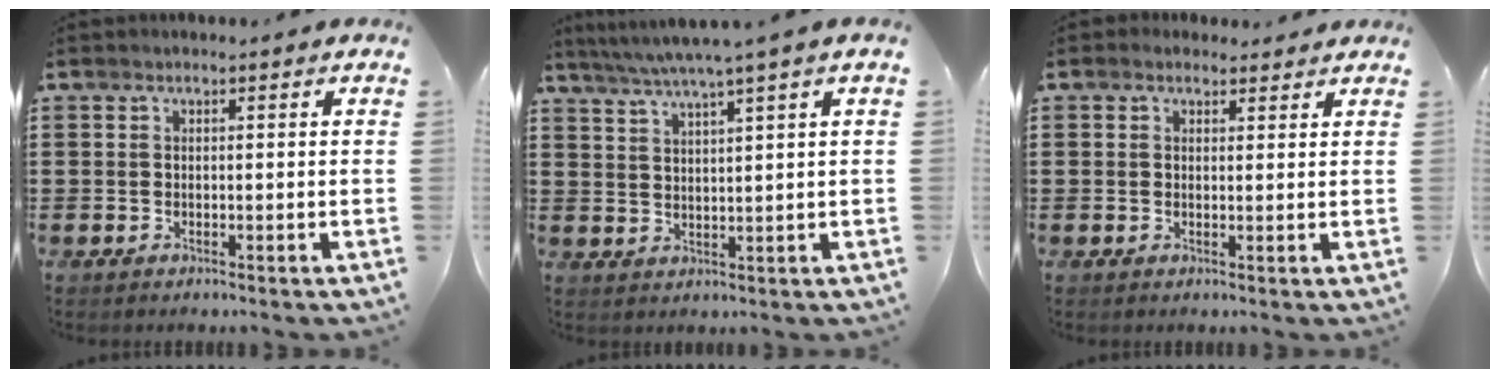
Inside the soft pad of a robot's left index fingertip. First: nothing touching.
{"total": 4.2, "force": [3.1, -0.9, 2.7], "torque": [-0.060, -0.015, 0.051]}
{"total": 1.6, "force": [1.3, 0.9, 0.1], "torque": [-0.007, 0.007, 0.026]}